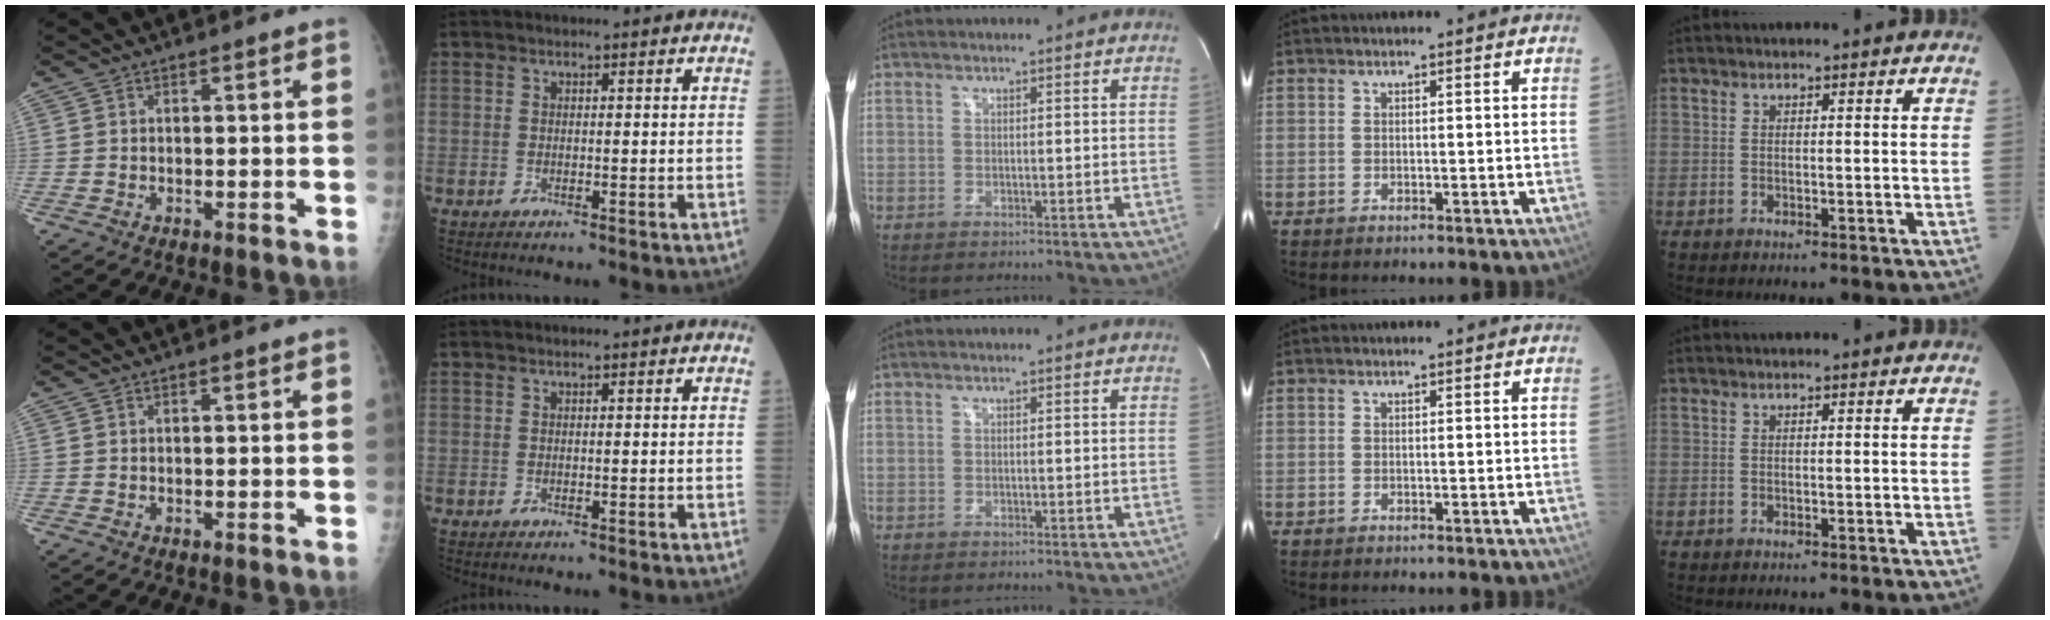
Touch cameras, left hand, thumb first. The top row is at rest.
{}